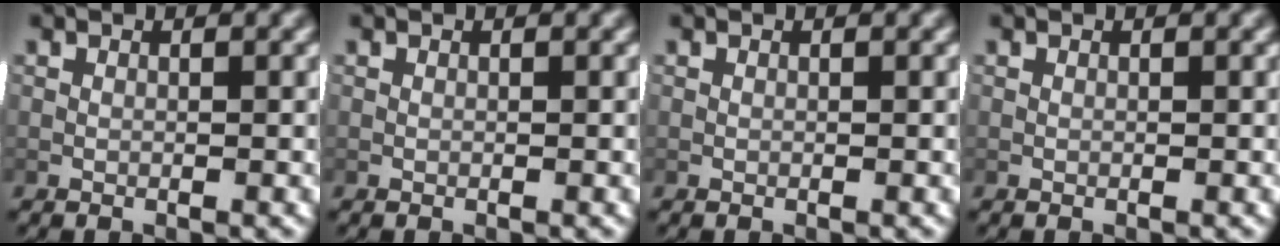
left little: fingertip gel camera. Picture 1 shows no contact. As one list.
[{"total": 0.0}, {"total": 0.0}, {"total": 0.0}]